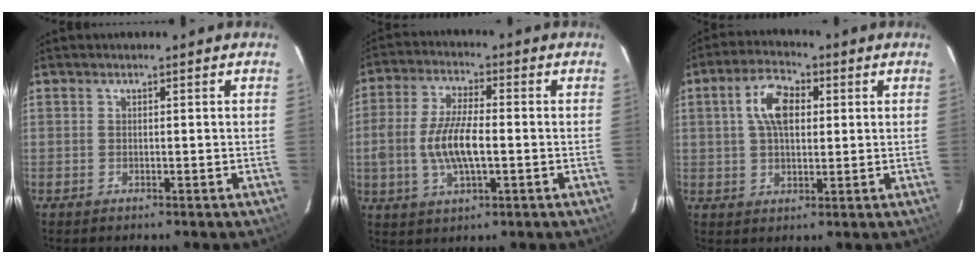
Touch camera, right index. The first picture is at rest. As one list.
[{"total": 10.3, "force": [-1.5, 4.1, 9.3], "torque": [-0.192, 0.003, -0.028]}, {"total": 8.1, "force": [1.9, 4.5, 6.4], "torque": [-0.119, 0.020, 0.035]}]